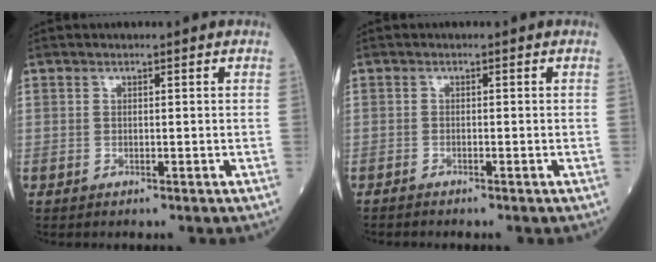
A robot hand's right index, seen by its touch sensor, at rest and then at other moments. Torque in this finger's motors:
{"motor_torque": [0.09, 0.00, -0.04, 0.01]}